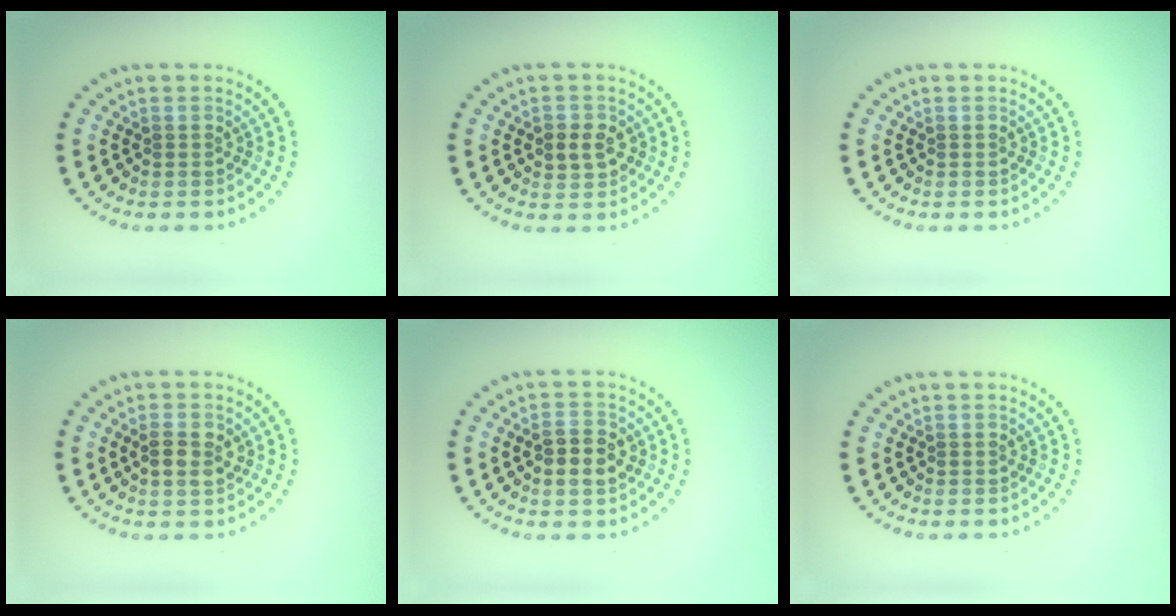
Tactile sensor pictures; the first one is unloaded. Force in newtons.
{"total": 2.5, "press": 2.4, "slide": 0.3}
{"total": 0.0}
{"total": 2.4, "press": 2.4, "slide": 0.4}
{"total": 2.9, "press": 2.9, "slide": 0.2}
{"total": 0.0}